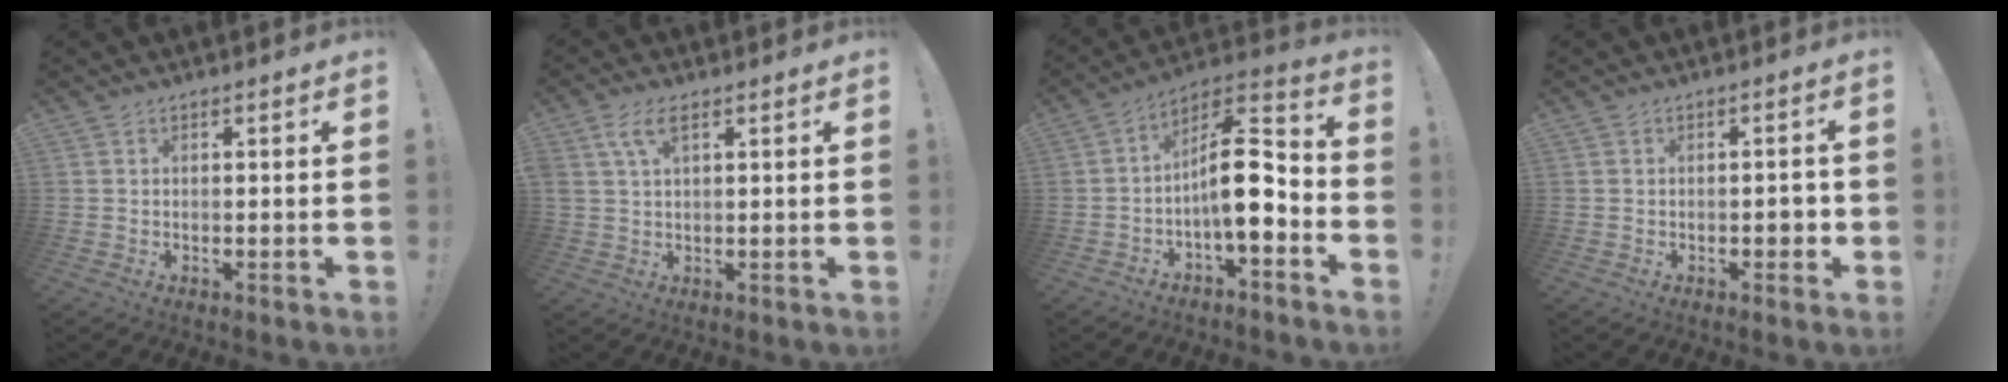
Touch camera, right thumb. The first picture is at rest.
{"total": 5.4, "force": [2.5, 2.1, 4.3], "torque": [-0.082, 0.005, 0.047]}
{"total": 14.6, "force": [-2.0, 5.6, 13.4], "torque": [-0.211, 0.012, -0.030]}
{"total": 2.9, "force": [-1.1, 1.6, 2.1], "torque": [-0.027, 0.008, -0.019]}